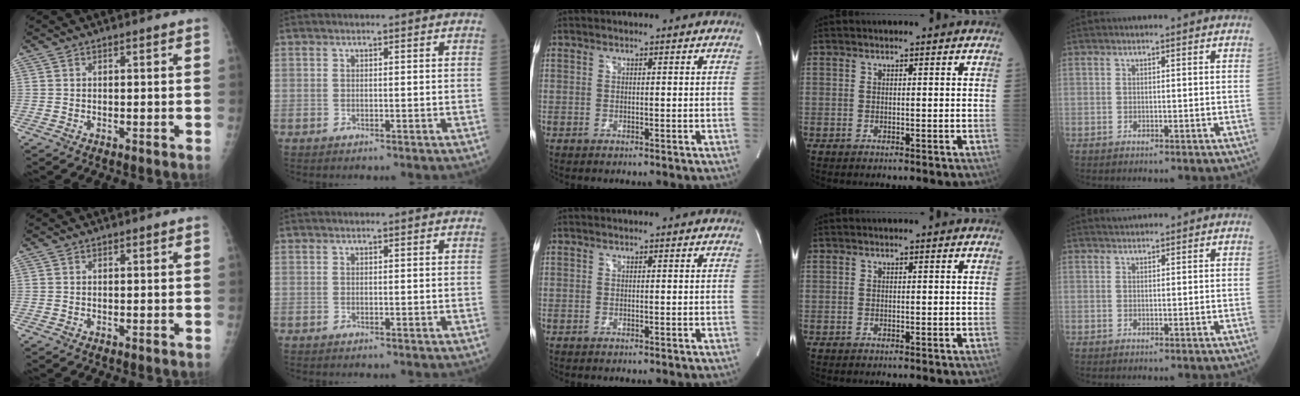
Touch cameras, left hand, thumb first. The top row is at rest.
{"little": {"total": 1.1, "force": [1.0, 0.2, 0.0], "torque": [-0.010, 0.010, 0.021]}}